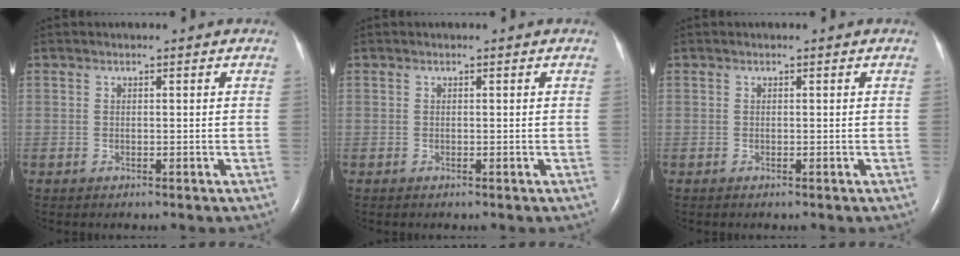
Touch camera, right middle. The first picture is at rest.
{"total": 0.0}
{"total": 0.0}